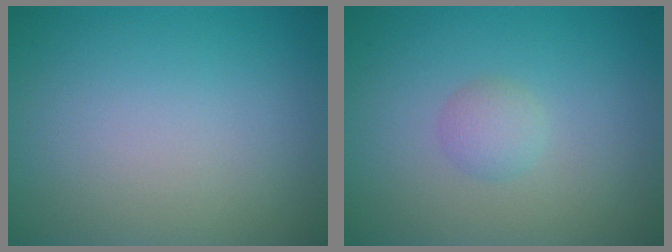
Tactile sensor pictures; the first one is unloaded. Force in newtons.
{"total": 1.4, "press": 1.4, "slide": 0.1}